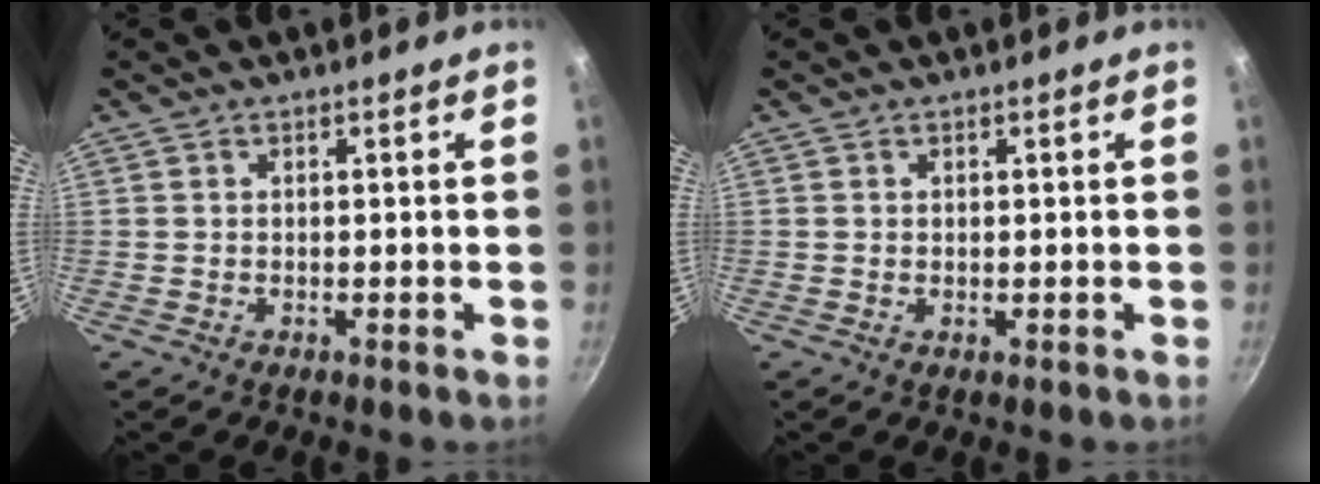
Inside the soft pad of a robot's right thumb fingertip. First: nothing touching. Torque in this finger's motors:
{"motor_torque": [0.08, -0.02, 0.31, -0.33, 0.03]}